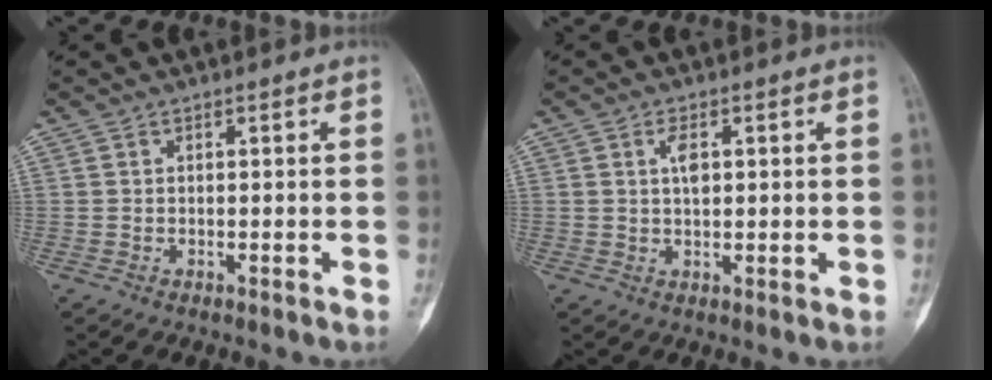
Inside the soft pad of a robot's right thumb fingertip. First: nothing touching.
{"total": 3.3, "force": [0.9, 1.8, 2.6], "torque": [-0.039, -0.001, 0.014]}